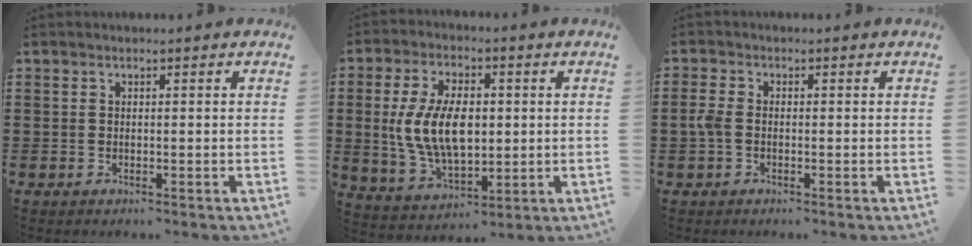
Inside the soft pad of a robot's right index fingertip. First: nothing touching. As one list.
[{"total": 10.6, "force": [0.7, 5.8, 8.8], "torque": [-0.189, 0.003, 0.008]}, {"total": 2.3, "force": [-0.5, 1.3, 1.8], "torque": [-0.057, -0.005, -0.017]}]